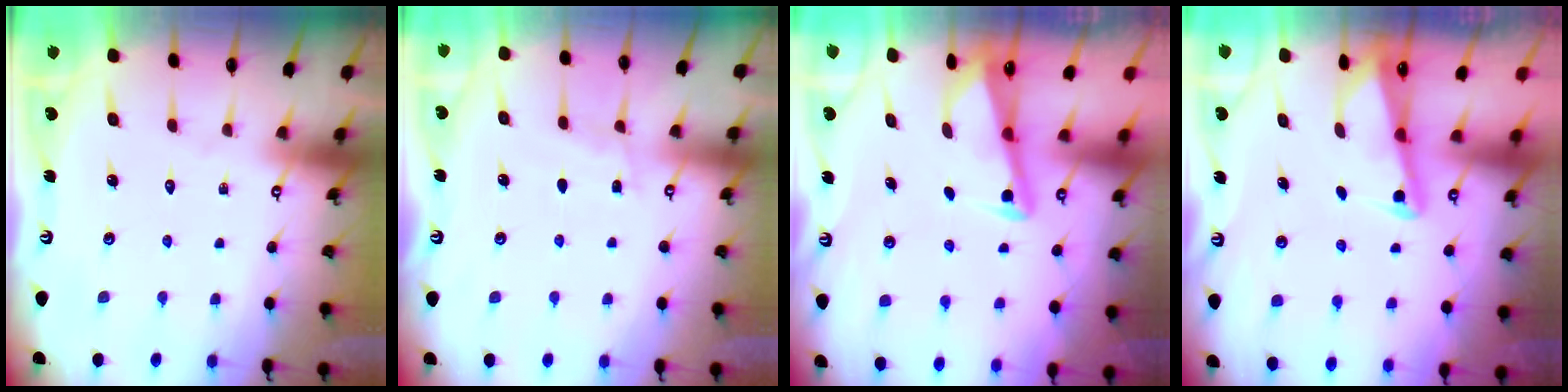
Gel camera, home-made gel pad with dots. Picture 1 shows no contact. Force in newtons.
{"total": 5.7, "press": 5.7, "slide": 0.5}
{"total": 2.8, "press": 2.8, "slide": 0.4}
{"total": 2.1, "press": 2.1, "slide": 0.3}